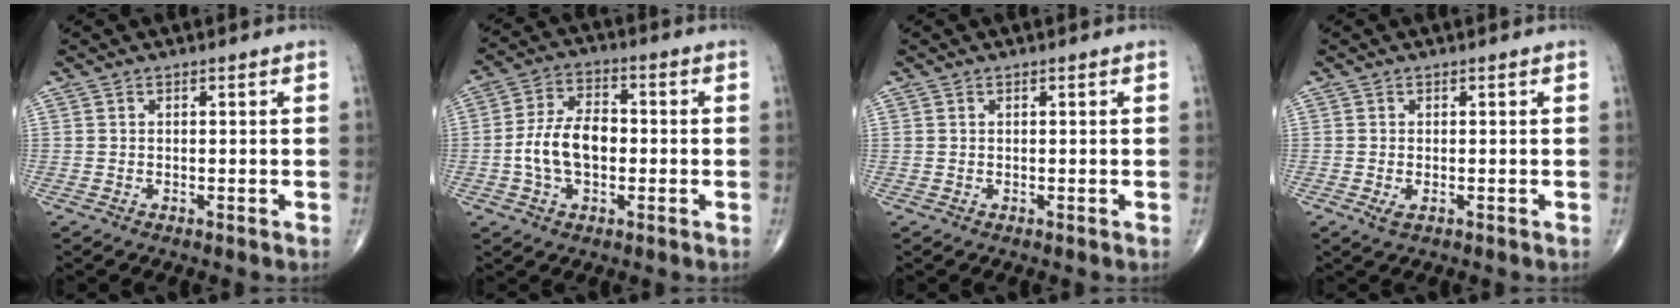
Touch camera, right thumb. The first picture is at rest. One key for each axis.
{"total": 10.1, "fx": -1.2, "fy": 6.2, "fz": 7.9, "tx": -0.143, "ty": 0.023, "tz": -0.029}
{"total": 0.0}
{"total": 1.6, "fx": -0.5, "fy": 0.7, "fz": 1.3, "tx": -0.029, "ty": -0.005, "tz": -0.008}